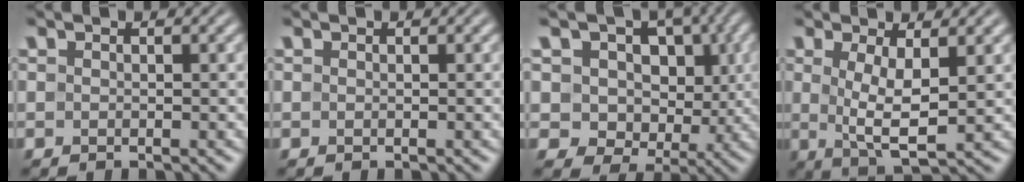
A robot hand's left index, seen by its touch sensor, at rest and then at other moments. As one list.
[{"total": 0.0}, {"total": 6.8, "force": [1.4, 5.5, 3.8], "torque": [-0.054, 0.001, 0.005]}, {"total": 4.5, "force": [0.7, 1.2, 4.3], "torque": [-0.079, -0.006, 0.017]}]